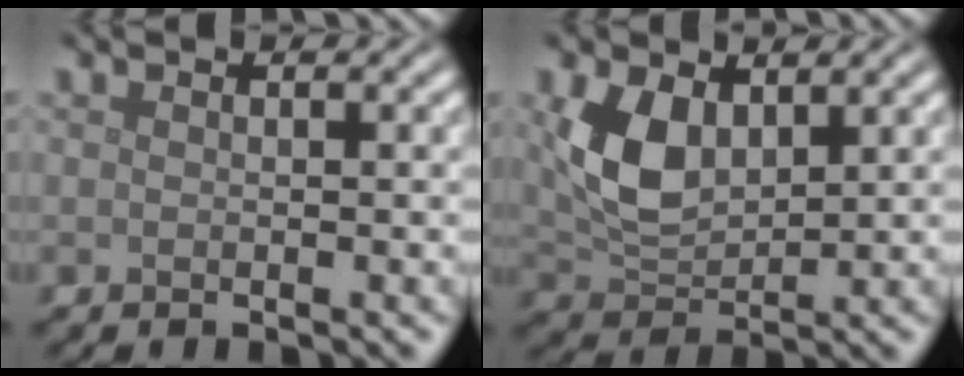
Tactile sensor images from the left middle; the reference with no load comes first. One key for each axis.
{"total": 4.9, "fx": 1.6, "fy": 2.9, "fz": 3.6, "tx": -0.090, "ty": -0.001, "tz": 0.037}